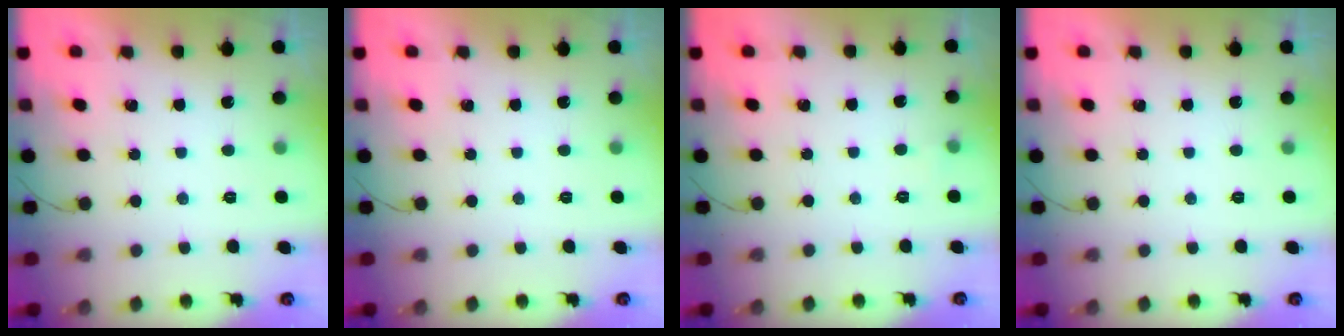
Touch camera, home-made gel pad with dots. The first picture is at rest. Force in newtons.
{"total": 0.0}
{"total": 2.5, "press": 2.4, "slide": 1.0}
{"total": 0.0}